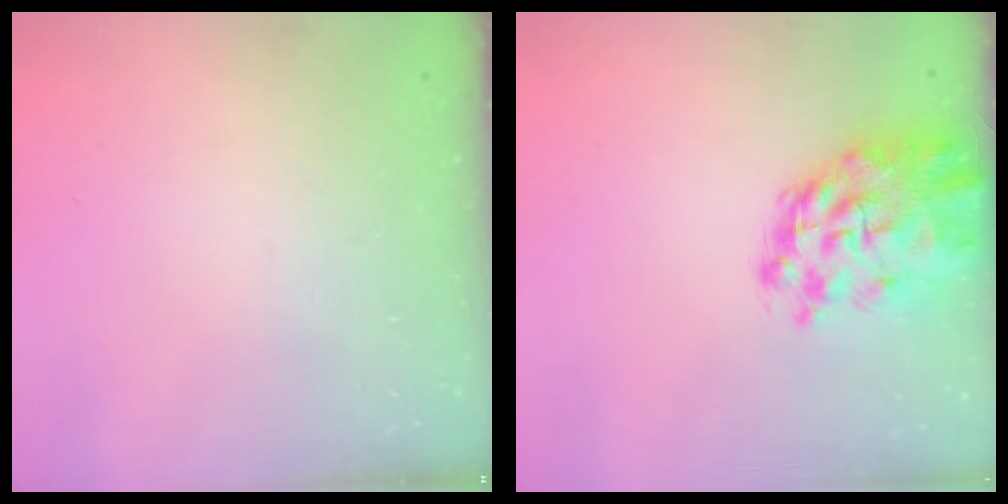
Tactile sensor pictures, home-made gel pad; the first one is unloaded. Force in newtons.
{"total": 11.7, "press": 11.2, "slide": 3.4}